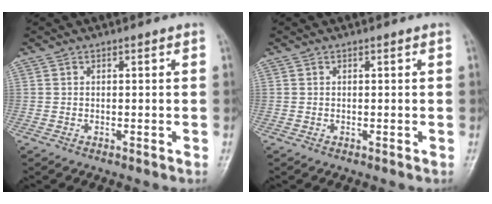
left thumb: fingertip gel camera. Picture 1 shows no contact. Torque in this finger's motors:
{"motor_torque": [0.04, 0.04, -0.02, -0.02, 0.00]}